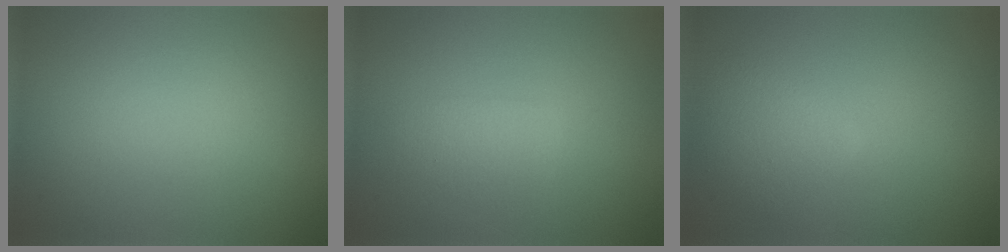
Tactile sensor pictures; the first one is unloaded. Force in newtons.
{"total": 1.6, "press": 1.6, "slide": 0.0}
{"total": 2.4, "press": 2.4, "slide": 0.1}